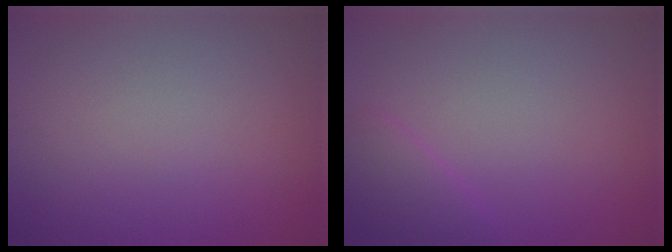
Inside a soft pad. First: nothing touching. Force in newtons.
{"total": 1.7, "press": 1.7, "slide": 0.1}